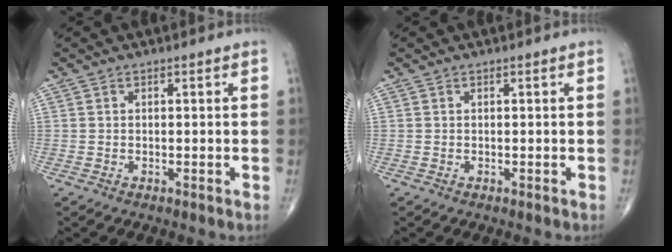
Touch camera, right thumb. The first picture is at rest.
{"total": 0.0}